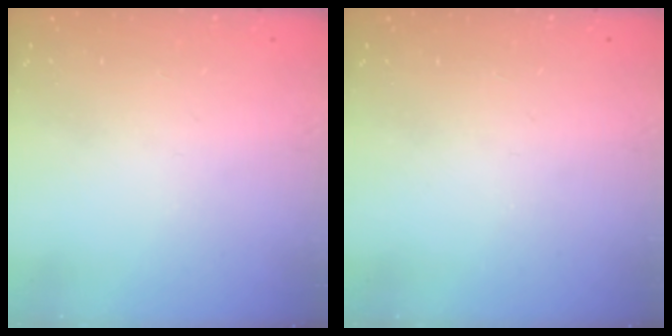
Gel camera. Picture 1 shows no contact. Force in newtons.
{"total": 0.0}